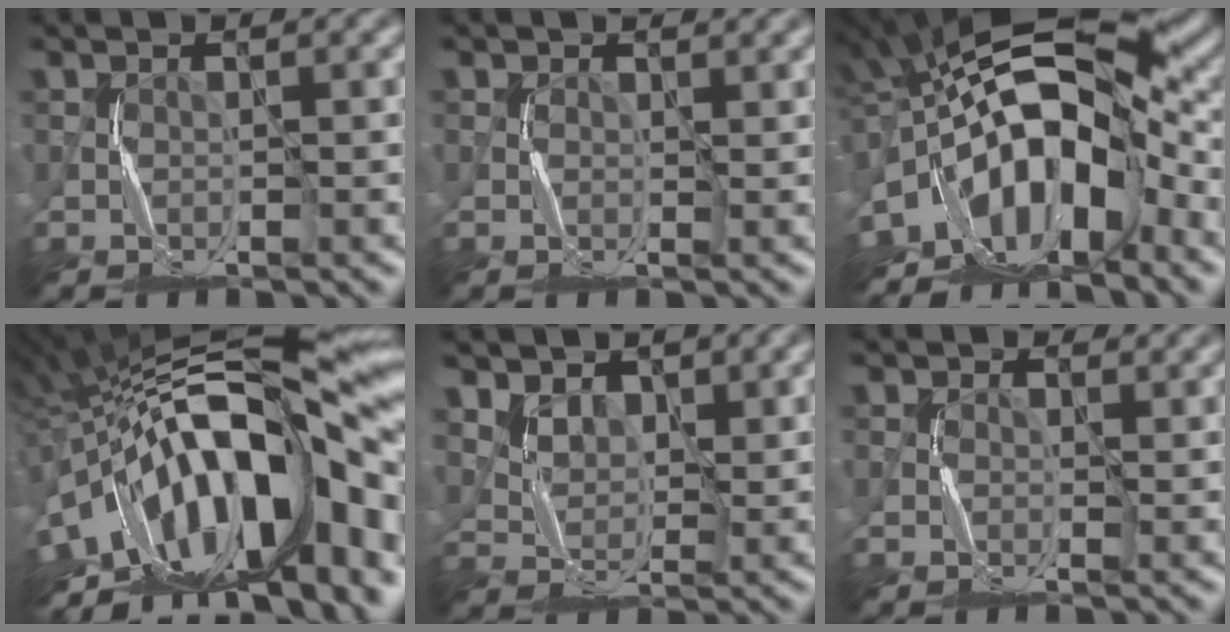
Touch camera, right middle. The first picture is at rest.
{"total": 1.2, "force": [0.9, 0.7, 0.5], "torque": [-0.008, -0.002, 0.013]}
{"total": 13.8, "force": [-4.6, 7.4, 10.7], "torque": [-0.153, 0.014, -0.092]}
{"total": 19.6, "force": [-3.9, 8.3, 17.3], "torque": [-0.260, 0.018, -0.092]}
{"total": 3.5, "force": [2.1, 2.4, 1.4], "torque": [-0.036, -0.025, 0.049]}
{"total": 1.6, "force": [0.9, 1.1, 0.6], "torque": [-0.007, -0.004, 0.009]}